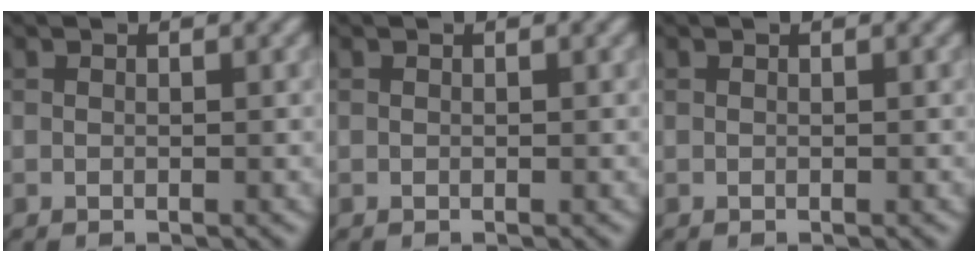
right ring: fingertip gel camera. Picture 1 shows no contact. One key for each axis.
{"total": 0.0}
{"total": 0.0}